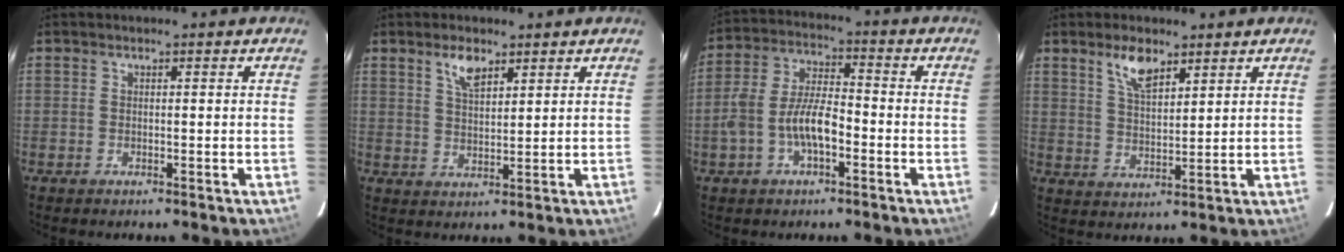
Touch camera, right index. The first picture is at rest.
{"total": 4.8, "force": [3.1, 1.9, 3.1], "torque": [-0.054, 0.001, 0.058]}
{"total": 9.4, "force": [-3.1, 4.0, 7.9], "torque": [-0.166, 0.012, -0.055]}
{"total": 6.4, "force": [4.2, 2.6, 4.1], "torque": [-0.070, 0.001, 0.083]}